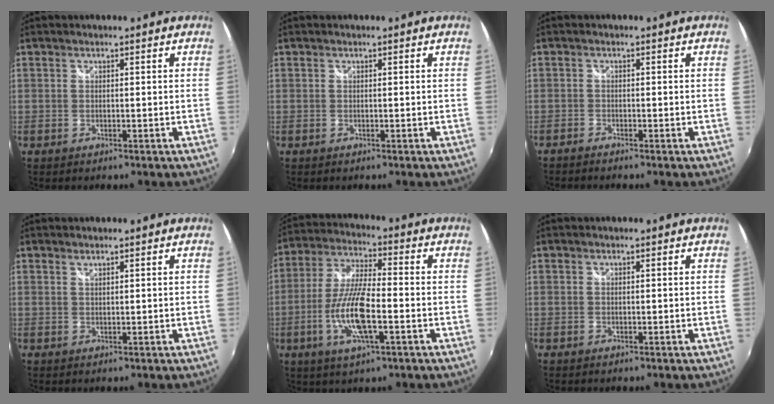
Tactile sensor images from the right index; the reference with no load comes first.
{"total": 0.0}
{"total": 1.3, "force": [-1.3, 0.1, 0.3], "torque": [-0.016, -0.006, -0.027]}
{"total": 0.6, "force": [0.6, 0.0, 0.2], "torque": [-0.001, 0.000, 0.012]}
{"total": 11.9, "force": [-3.7, 2.8, 11.0], "torque": [-0.228, -0.004, -0.073]}
{"total": 0.0}